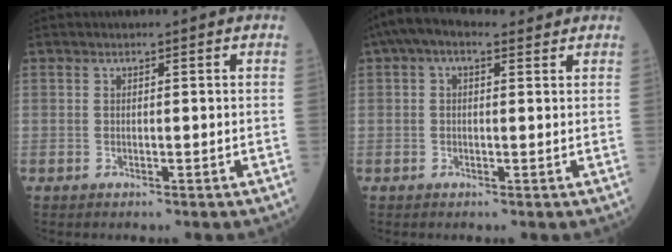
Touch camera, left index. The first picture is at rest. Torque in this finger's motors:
{"motor_torque": [0.56, -0.50, 0.00, 0.09]}